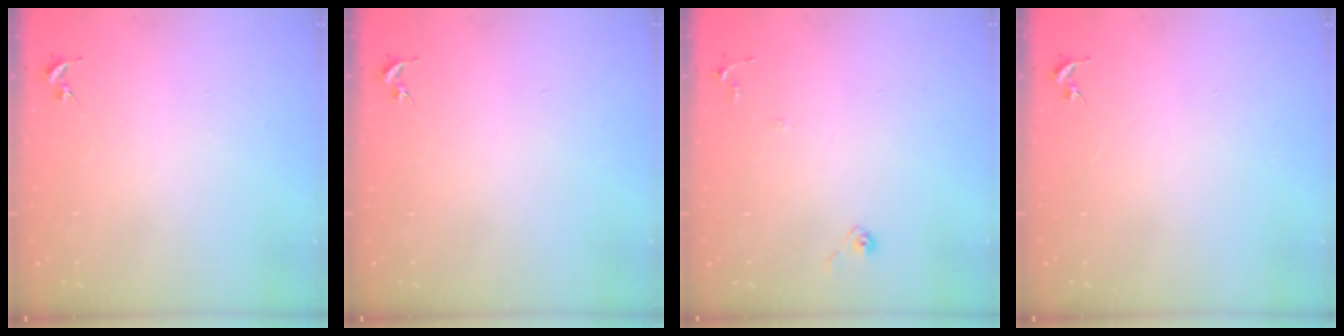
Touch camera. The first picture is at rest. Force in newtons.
{"total": 0.0}
{"total": 6.7, "press": 6.6, "slide": 0.6}
{"total": 0.0}